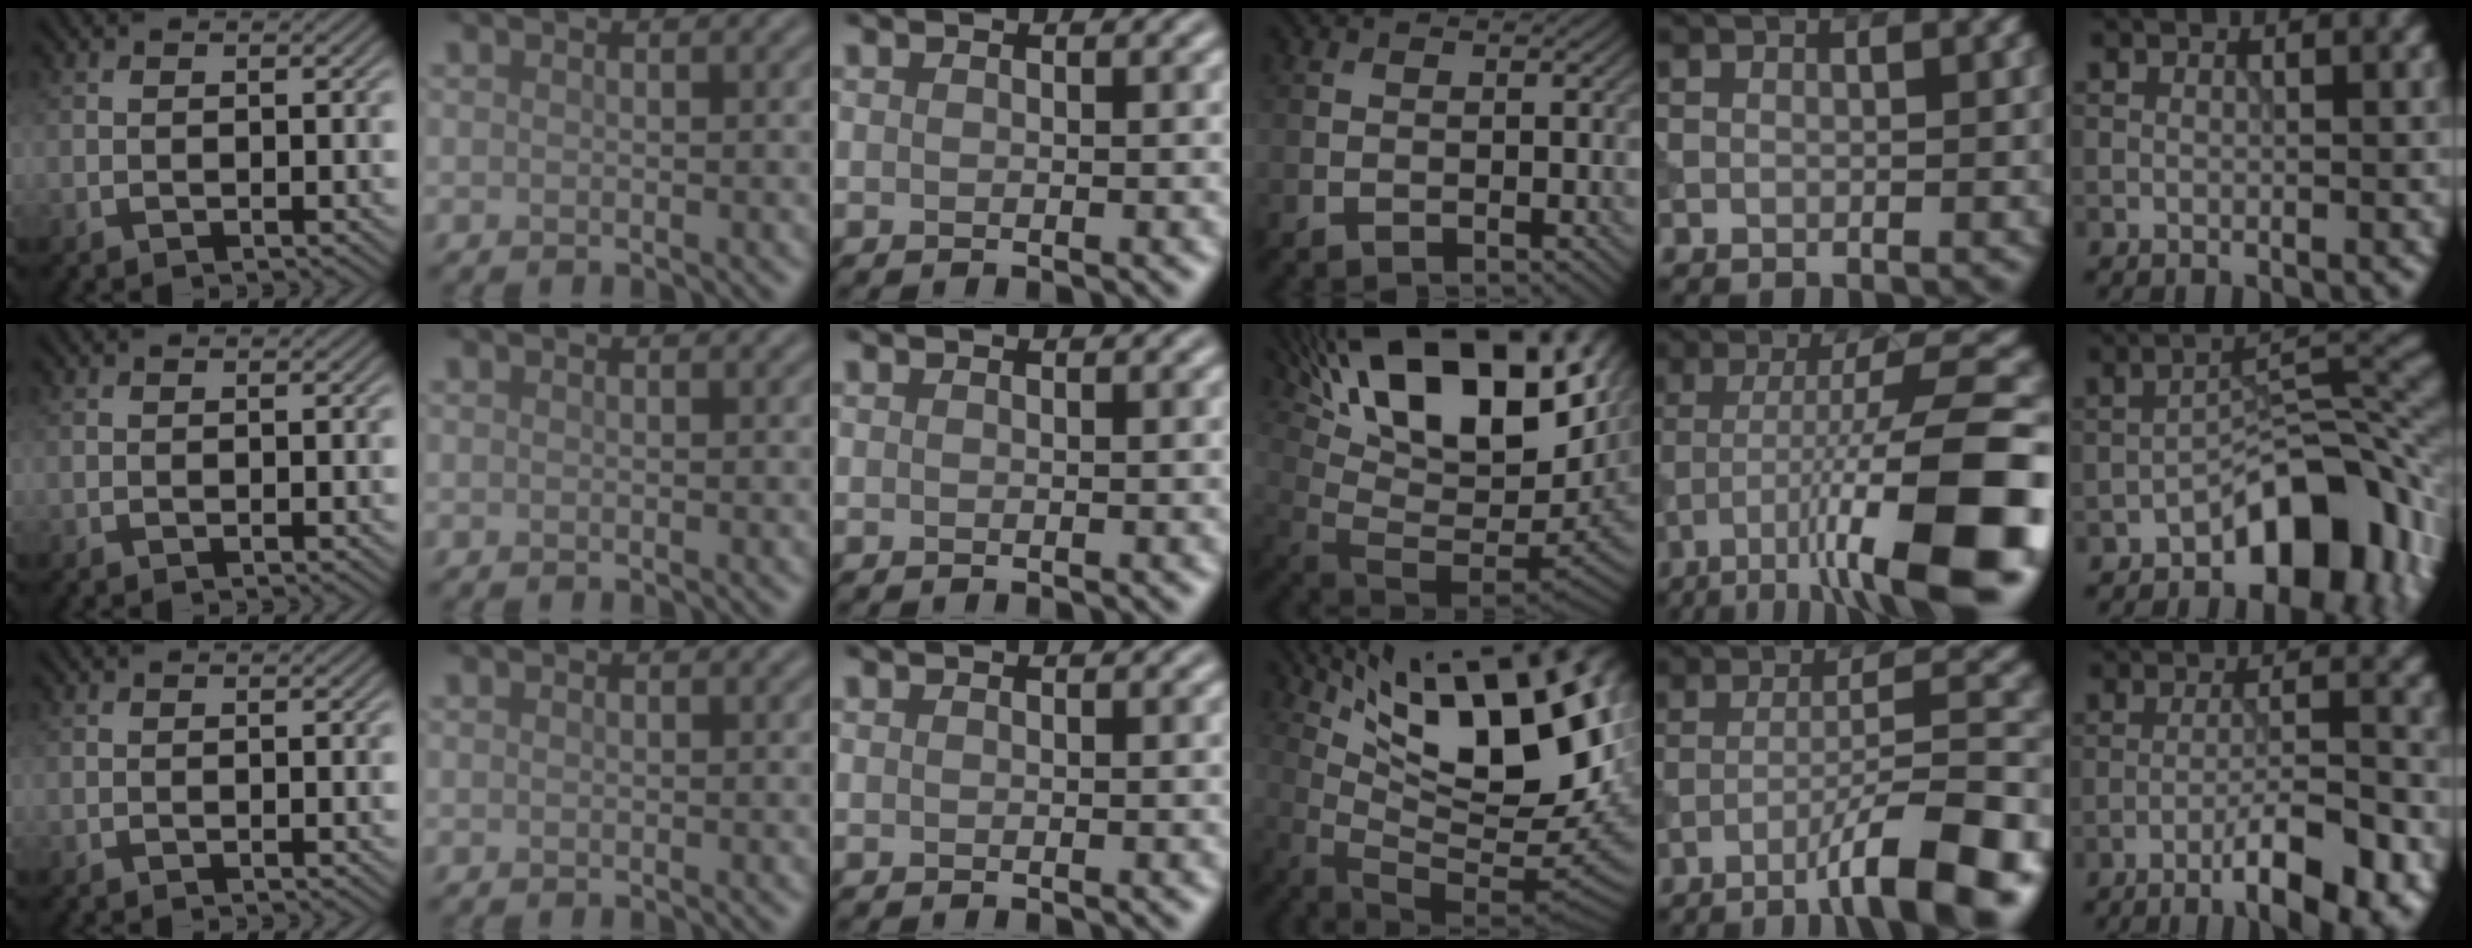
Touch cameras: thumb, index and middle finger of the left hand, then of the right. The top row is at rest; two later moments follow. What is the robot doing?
{"motion": "dispense", "object": "syringe"}